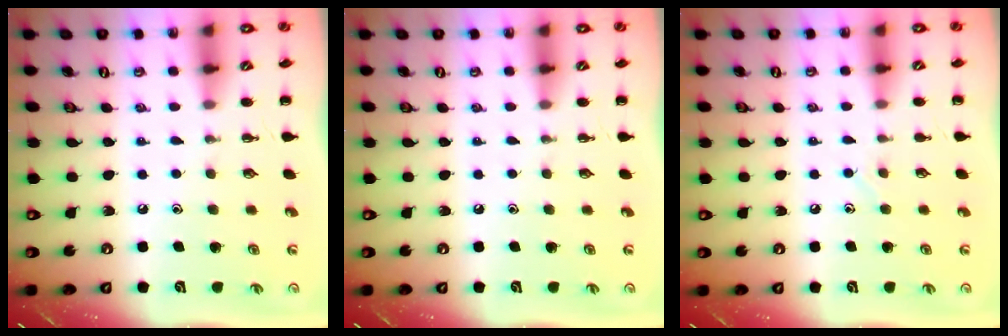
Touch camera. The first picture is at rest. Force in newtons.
{"total": 0.0}
{"total": 4.5, "press": 4.3, "slide": 1.3}